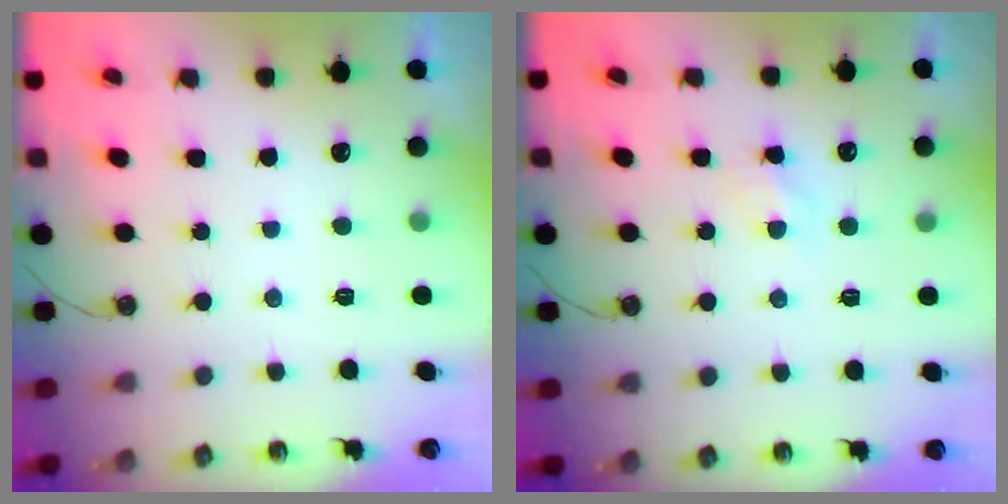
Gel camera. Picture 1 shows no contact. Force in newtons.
{"total": 3.0, "press": 2.9, "slide": 0.5}